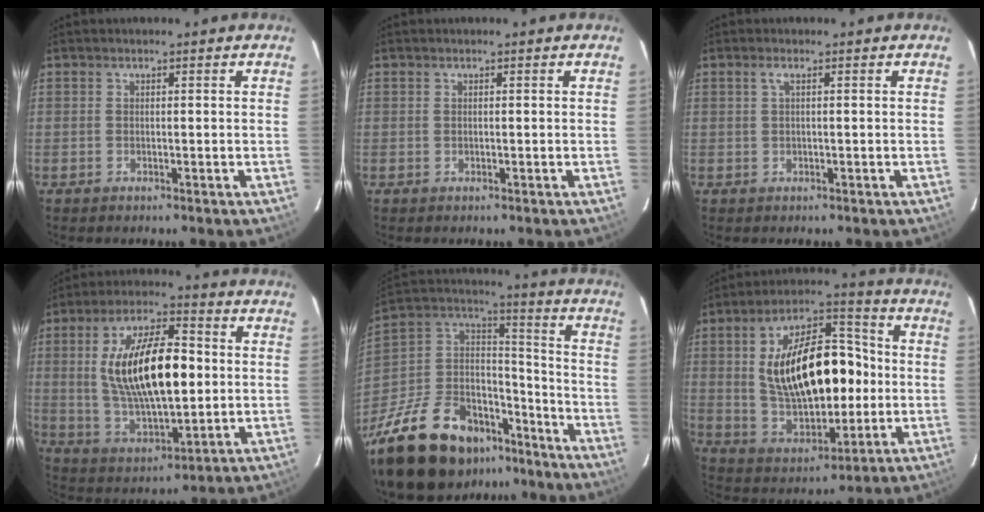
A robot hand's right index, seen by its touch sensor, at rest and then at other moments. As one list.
[{"total": 0.0}, {"total": 0.9, "force": [0.2, -0.2, 0.9], "torque": [-0.016, 0.003, 0.002]}, {"total": 19.0, "force": [1.6, 7.8, 17.3], "torque": [-0.316, 0.010, 0.042]}, {"total": 29.6, "force": [-20.4, 15.0, 15.3], "torque": [-0.330, 0.018, -0.317]}, {"total": 20.9, "force": [0.9, 10.9, 17.8], "torque": [-0.319, 0.023, 0.035]}]